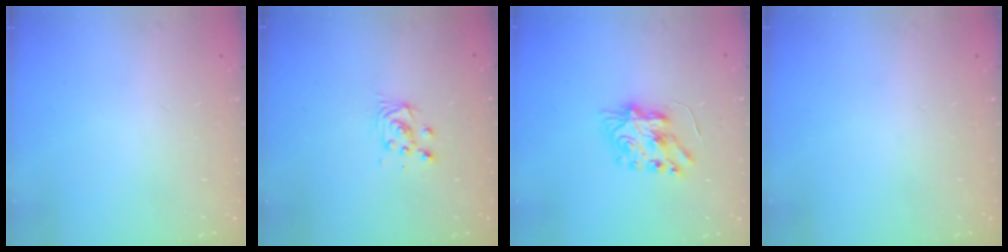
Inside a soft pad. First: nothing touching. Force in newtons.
{"total": 4.7, "press": 4.7, "slide": 0.5}
{"total": 7.4, "press": 7.4, "slide": 0.2}
{"total": 0.0}